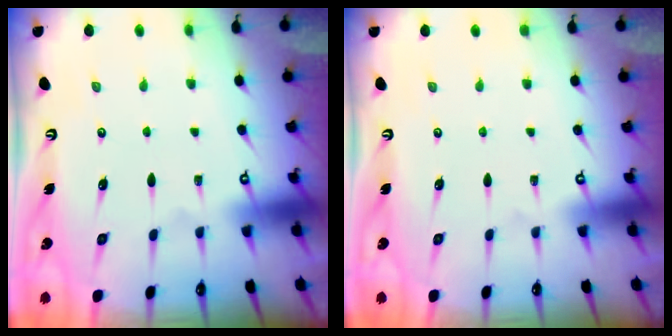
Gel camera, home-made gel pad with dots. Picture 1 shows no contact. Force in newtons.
{"total": 0.0}